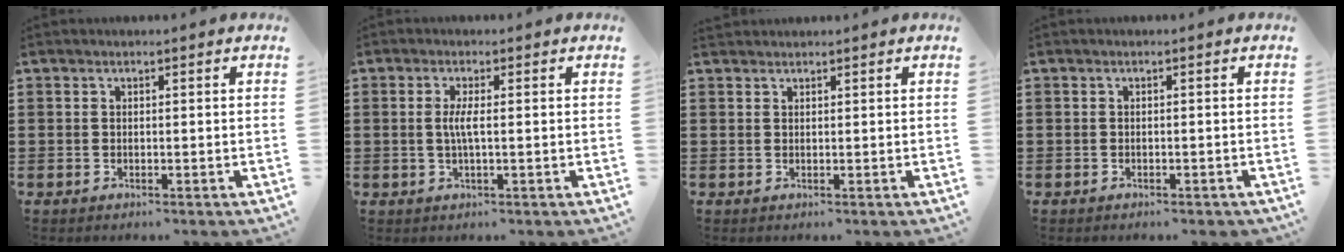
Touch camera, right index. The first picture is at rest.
{"total": 2.7, "force": [-0.1, 0.2, 2.7], "torque": [-0.060, -0.008, -0.005]}
{"total": 0.7, "force": [0.7, 0.2, -0.1], "torque": [0.002, 0.002, 0.013]}
{"total": 0.5, "force": [-0.5, 0.1, 0.3], "torque": [-0.008, -0.005, -0.008]}